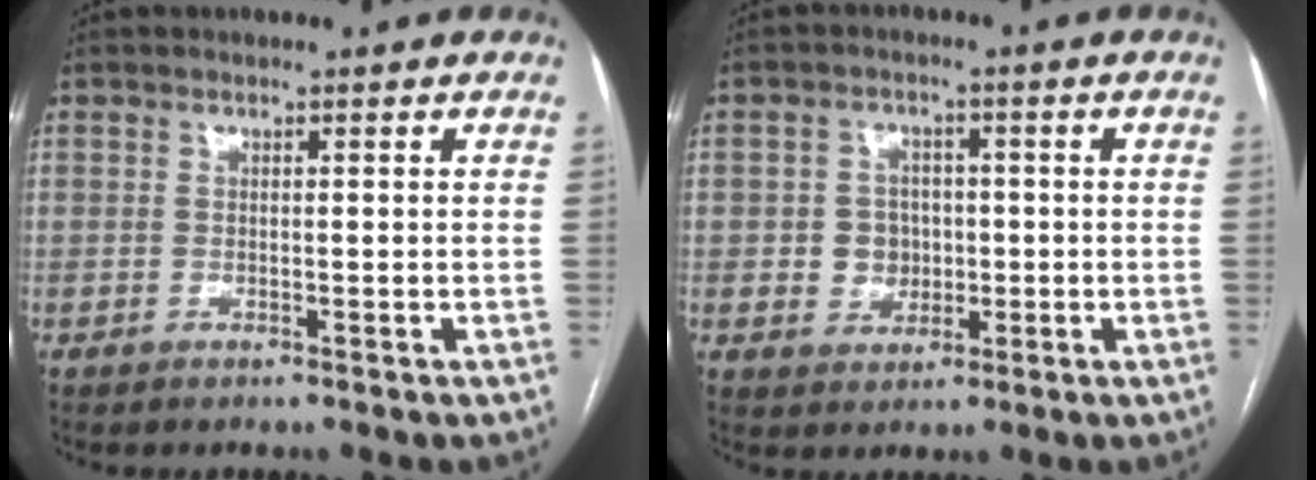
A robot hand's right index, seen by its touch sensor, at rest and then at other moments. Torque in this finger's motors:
{"motor_torque": [0.28, 0.11, 0.09, 0.00]}